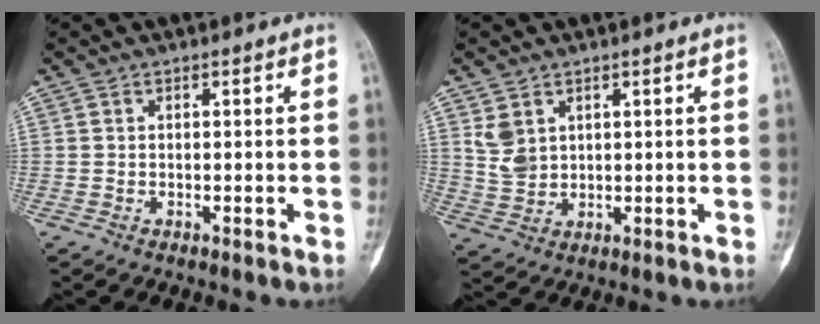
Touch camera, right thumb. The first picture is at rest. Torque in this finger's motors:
{"motor_torque": [-0.25, 0.36, 0.42, 0.28, 0.03]}